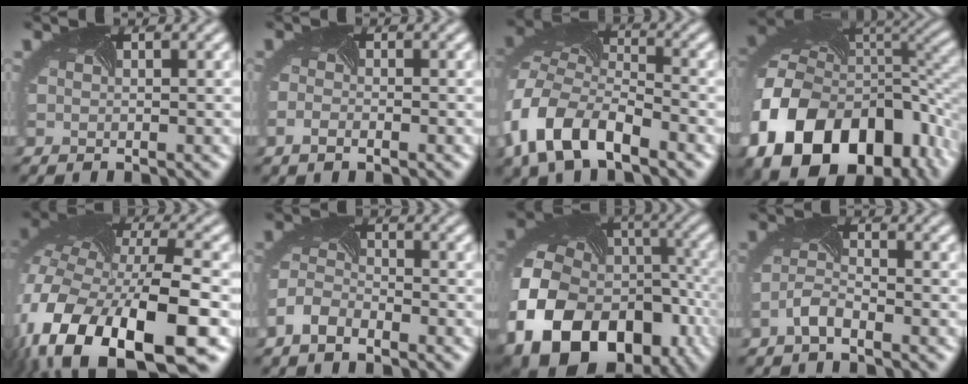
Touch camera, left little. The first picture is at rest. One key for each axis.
{"total": 0.9, "fx": -0.7, "fy": 0.4, "fz": 0.4, "tx": -0.011, "ty": 0.000, "tz": -0.012}
{"total": 9.1, "fx": -4.7, "fy": 5.2, "fz": 5.8, "tx": -0.135, "ty": -0.011, "tz": -0.092}
{"total": 16.6, "fx": -5.8, "fy": 11.5, "fz": 10.5, "tx": -0.222, "ty": -0.030, "tz": -0.073}
{"total": 15.4, "fx": -7.2, "fy": 7.5, "fz": 11.4, "tx": -0.242, "ty": -0.037, "tz": -0.094}
{"total": 2.6, "fx": -2.1, "fy": 1.3, "fz": 0.8, "tx": -0.025, "ty": 0.010, "tz": -0.051}
{"total": 18.8, "fx": -7.5, "fy": 14.0, "fz": 10.1, "tx": -0.230, "ty": -0.050, "tz": -0.109}
{"total": 1.6, "fx": -1.4, "fy": 0.3, "fz": 0.6, "tx": -0.023, "ty": 0.007, "tz": -0.039}